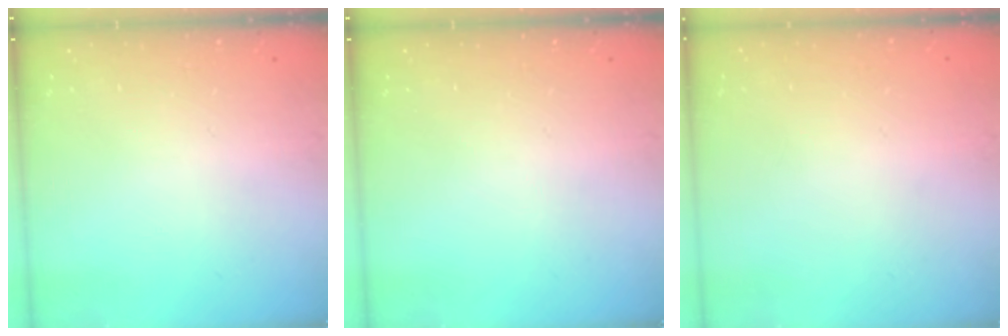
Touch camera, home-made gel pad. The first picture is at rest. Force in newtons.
{"total": 0.0}
{"total": 0.0}